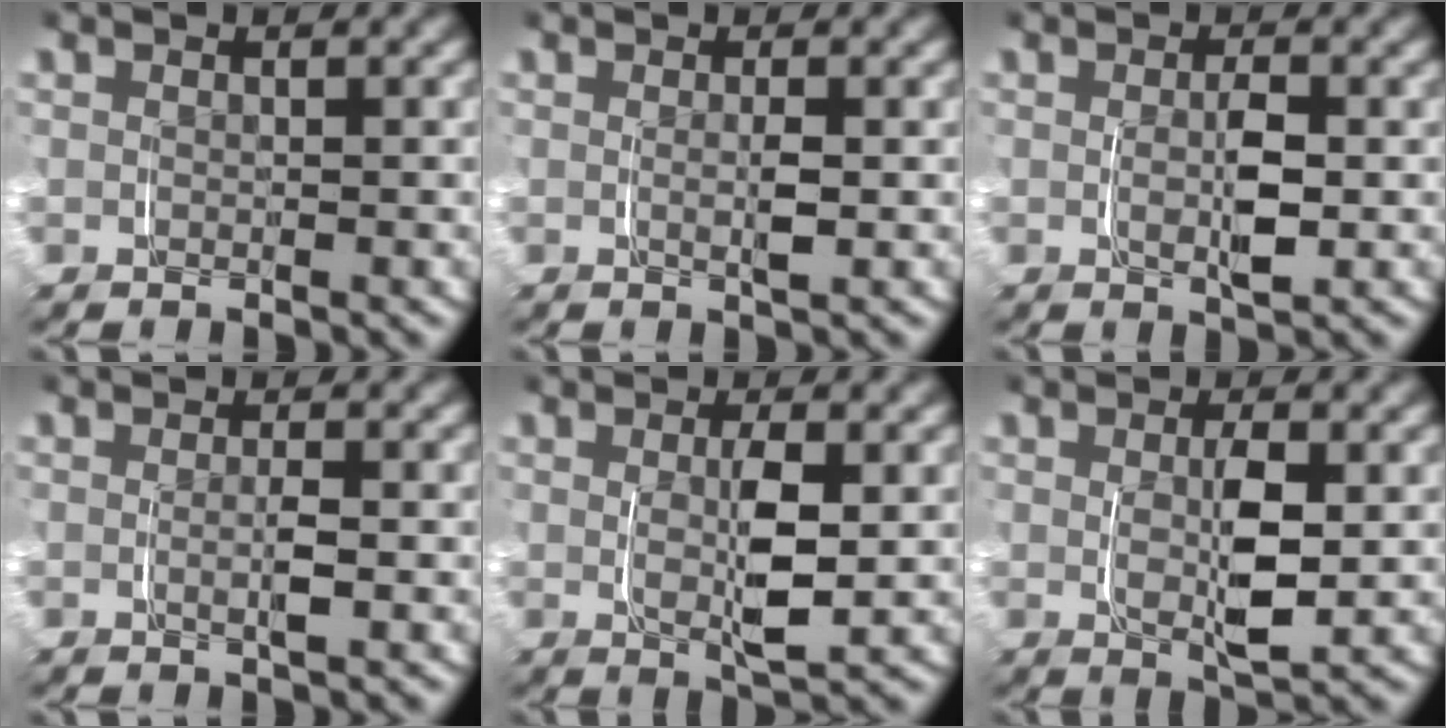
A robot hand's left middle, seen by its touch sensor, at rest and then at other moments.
{"total": 0.6, "force": [0.2, -0.6, 0.1], "torque": [-0.005, -0.003, 0.005]}
{"total": 0.9, "force": [-0.3, -0.1, 0.9], "torque": [-0.013, -0.005, -0.001]}
{"total": 0.6, "force": [-0.2, -0.6, 0.2], "torque": [-0.005, -0.002, -0.001]}
{"total": 1.8, "force": [0.3, -0.3, 1.7], "torque": [-0.030, -0.007, 0.010]}
{"total": 1.7, "force": [0.2, 0.0, 1.6], "torque": [-0.030, -0.009, 0.009]}